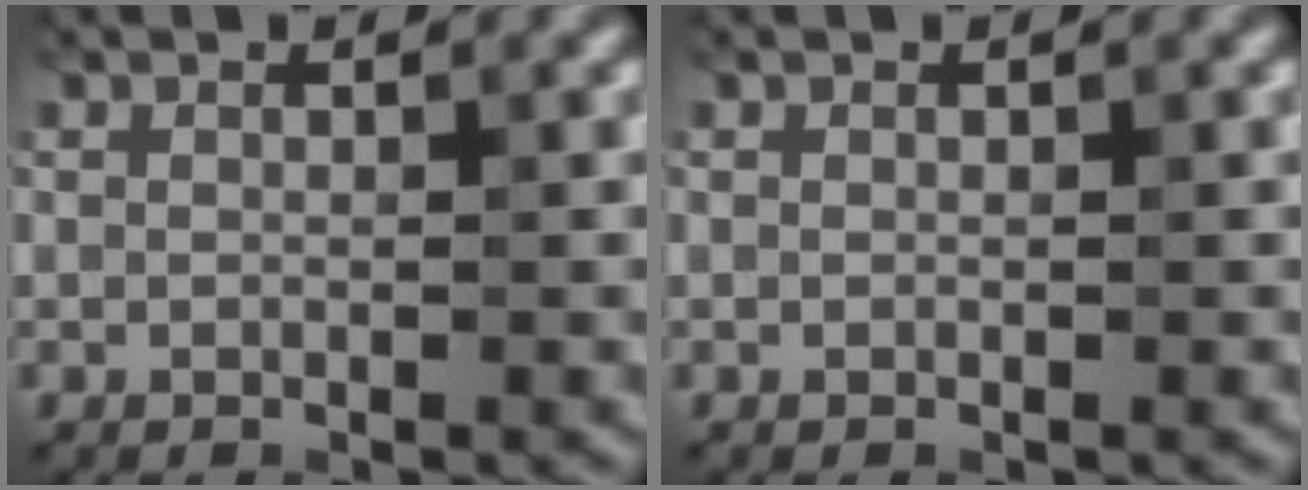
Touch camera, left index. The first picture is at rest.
{"total": 0.0}